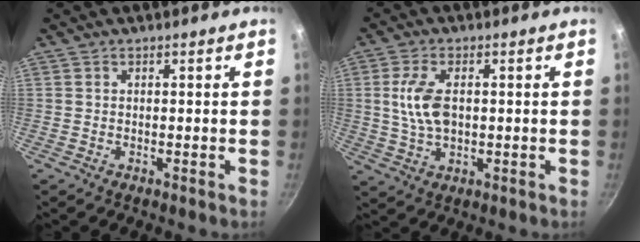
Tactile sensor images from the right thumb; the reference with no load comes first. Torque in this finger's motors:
{"motor_torque": [-0.43, 0.14, 0.48, 0.30, 0.01]}